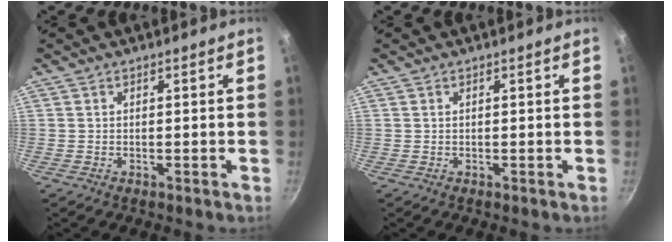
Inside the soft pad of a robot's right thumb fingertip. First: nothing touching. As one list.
[{"total": 0.0}]